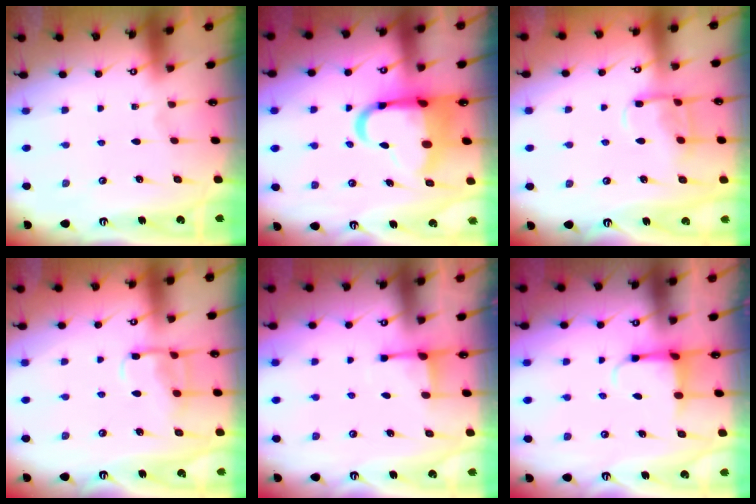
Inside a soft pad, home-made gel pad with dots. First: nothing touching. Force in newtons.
{"total": 12.1, "press": 11.9, "slide": 2.5}
{"total": 9.9, "press": 9.8, "slide": 1.1}
{"total": 11.1, "press": 11.1, "slide": 1.1}
{"total": 2.3, "press": 2.2, "slide": 0.6}
{"total": 4.0, "press": 3.8, "slide": 1.2}